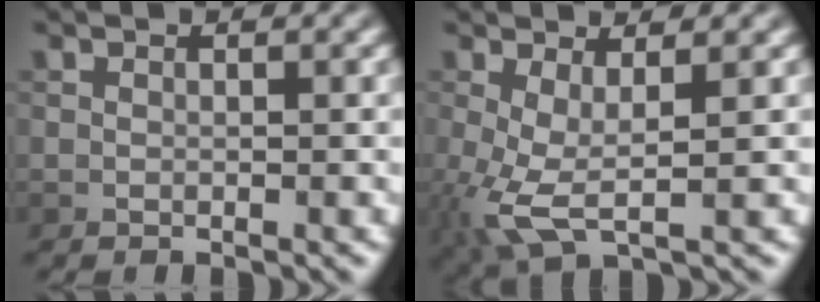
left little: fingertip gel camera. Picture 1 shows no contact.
{"total": 4.2, "force": [-0.2, 1.4, 4.0], "torque": [-0.101, -0.010, -0.005]}